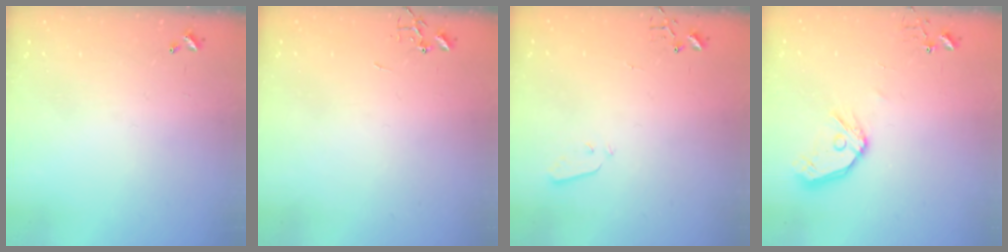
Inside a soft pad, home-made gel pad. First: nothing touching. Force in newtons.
{"total": 0.0}
{"total": 3.0, "press": 3.0, "slide": 0.3}
{"total": 11.3, "press": 11.3, "slide": 1.3}